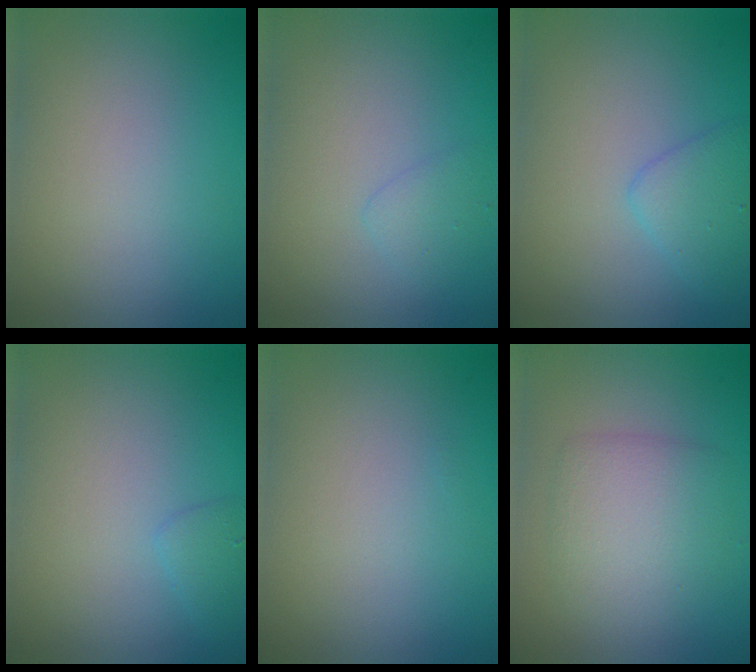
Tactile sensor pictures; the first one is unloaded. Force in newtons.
{"total": 1.3, "press": 1.3, "slide": 0.1}
{"total": 2.3, "press": 2.3, "slide": 0.0}
{"total": 1.1, "press": 1.1, "slide": 0.1}
{"total": 0.0}
{"total": 3.9, "press": 3.9, "slide": 0.1}